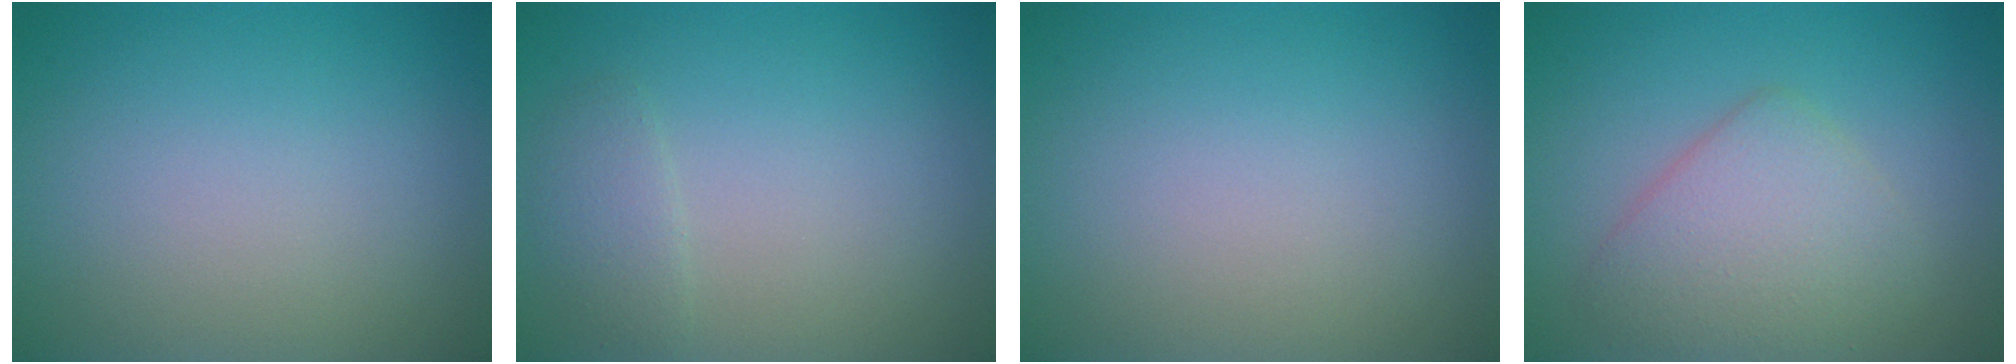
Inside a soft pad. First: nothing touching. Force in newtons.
{"total": 1.4, "press": 1.4, "slide": 0.1}
{"total": 0.0}
{"total": 4.0, "press": 4.0, "slide": 0.1}